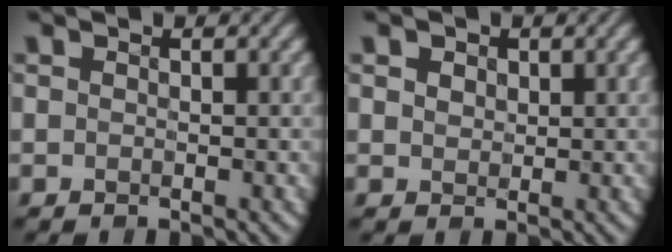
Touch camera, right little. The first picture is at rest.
{"total": 1.9, "force": [0.9, 1.5, 0.8], "torque": [-0.031, 0.006, 0.021]}